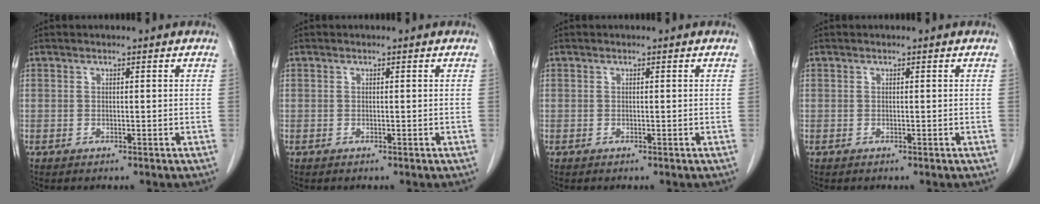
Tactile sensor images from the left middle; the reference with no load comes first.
{"total": 0.0}
{"total": 0.0}
{"total": 0.0}